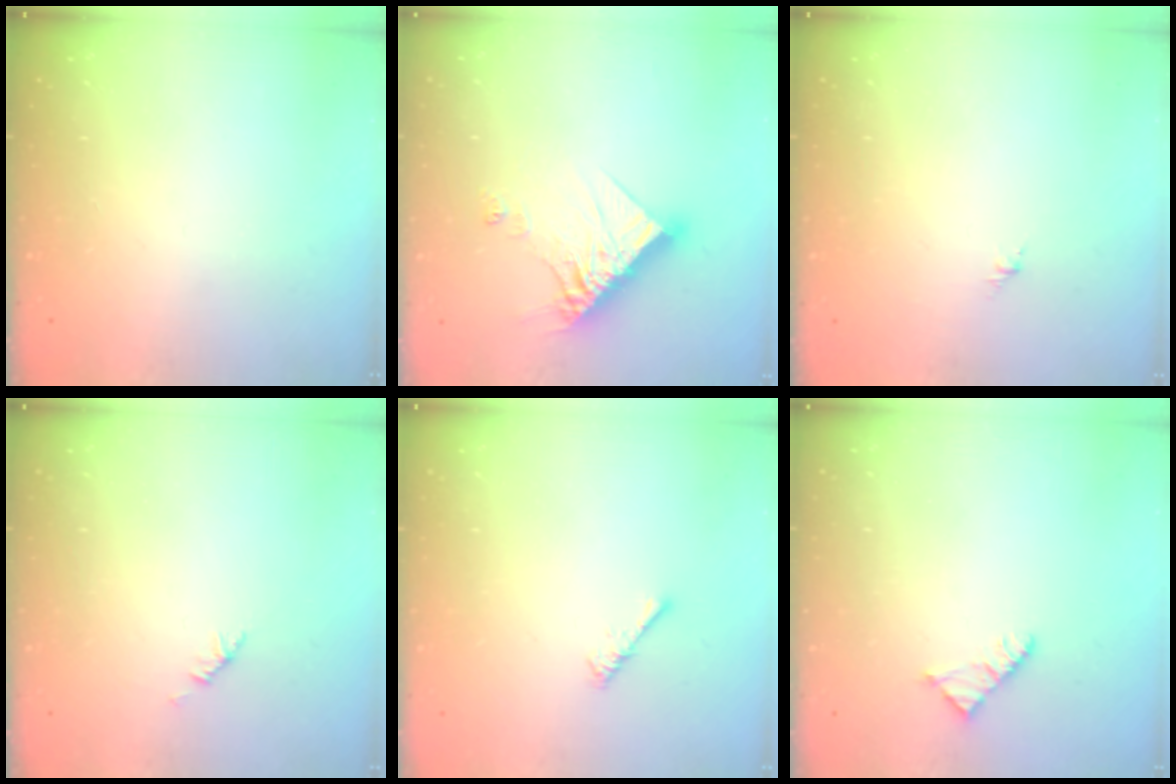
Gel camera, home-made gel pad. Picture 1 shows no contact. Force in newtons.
{"total": 13.5, "press": 13.5, "slide": 1.1}
{"total": 1.3, "press": 1.2, "slide": 0.5}
{"total": 1.9, "press": 1.8, "slide": 0.6}
{"total": 0.9, "press": 0.9, "slide": 0.3}
{"total": 2.3, "press": 2.3, "slide": 0.4}